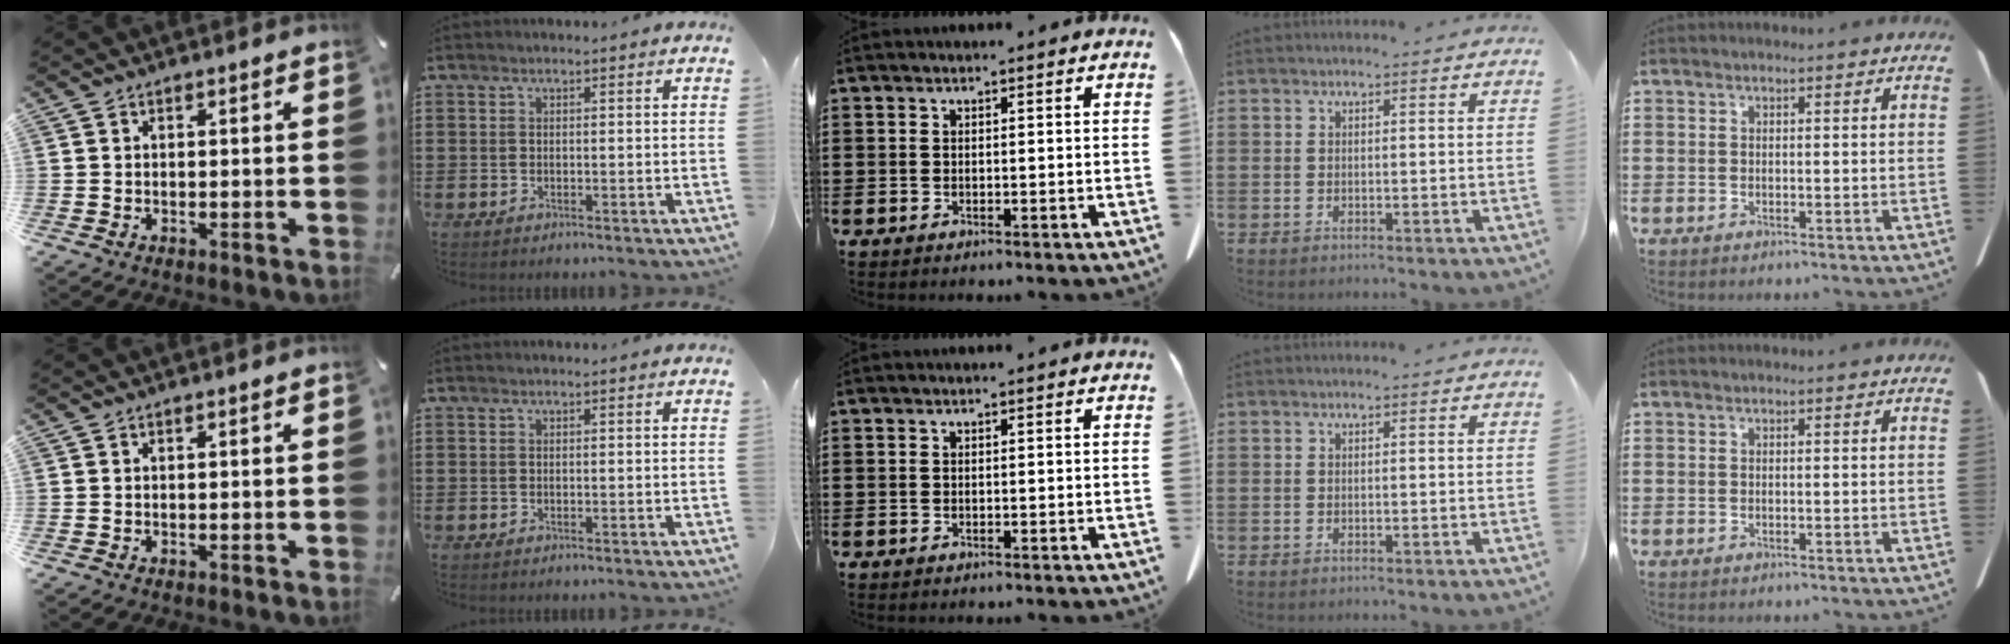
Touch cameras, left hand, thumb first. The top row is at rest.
{}